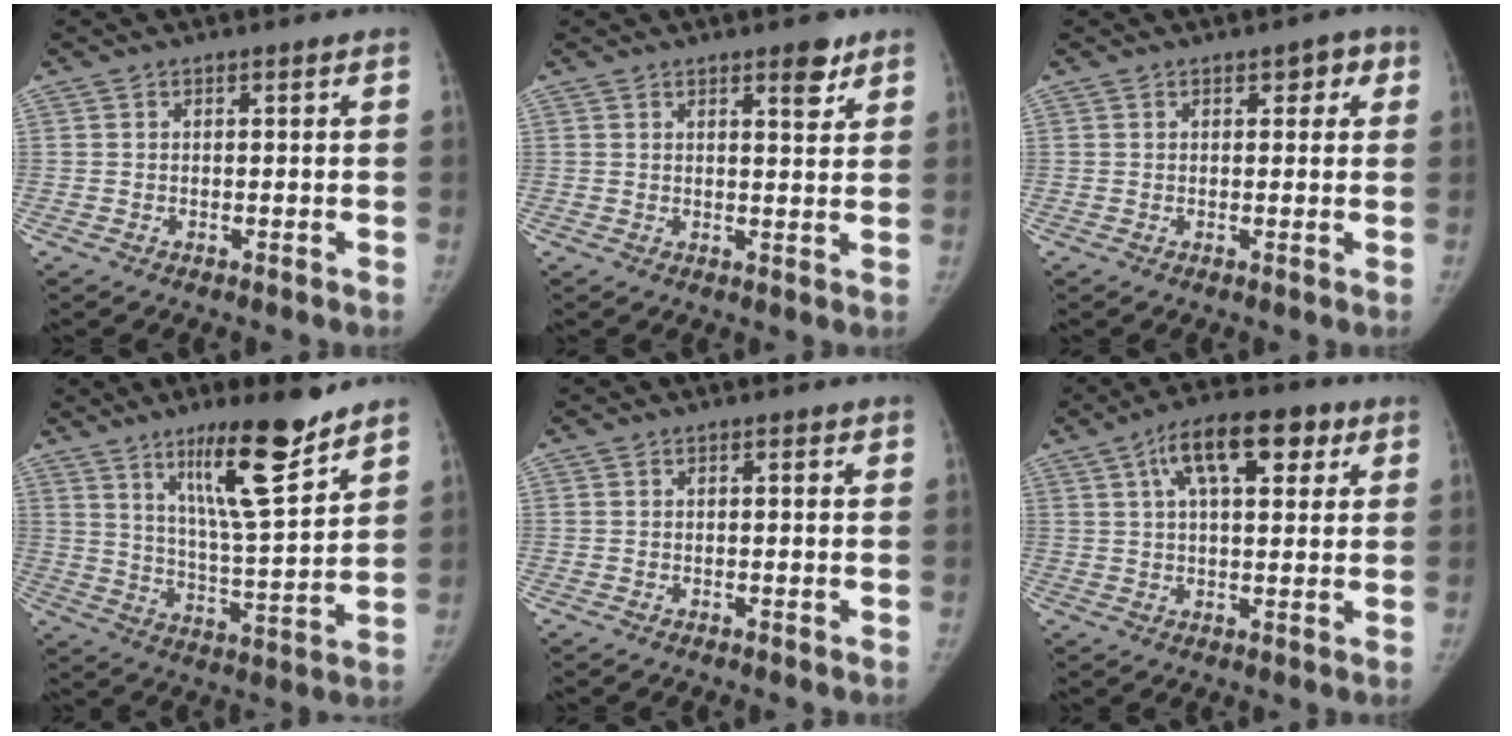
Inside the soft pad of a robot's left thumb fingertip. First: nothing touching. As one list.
[{"total": 4.3, "force": [2.8, 1.5, 2.9], "torque": [-0.025, -0.017, 0.038]}, {"total": 3.3, "force": [1.4, 1.9, 2.3], "torque": [-0.002, 0.001, 0.011]}, {"total": 16.2, "force": [10.8, 2.5, 11.9], "torque": [-0.179, -0.075, 0.185]}, {"total": 0.6, "force": [0.3, 0.4, 0.4], "torque": [0.000, 0.000, 0.002]}, {"total": 13.2, "force": [5.6, 6.0, 10.3], "torque": [-0.141, 0.009, 0.083]}]